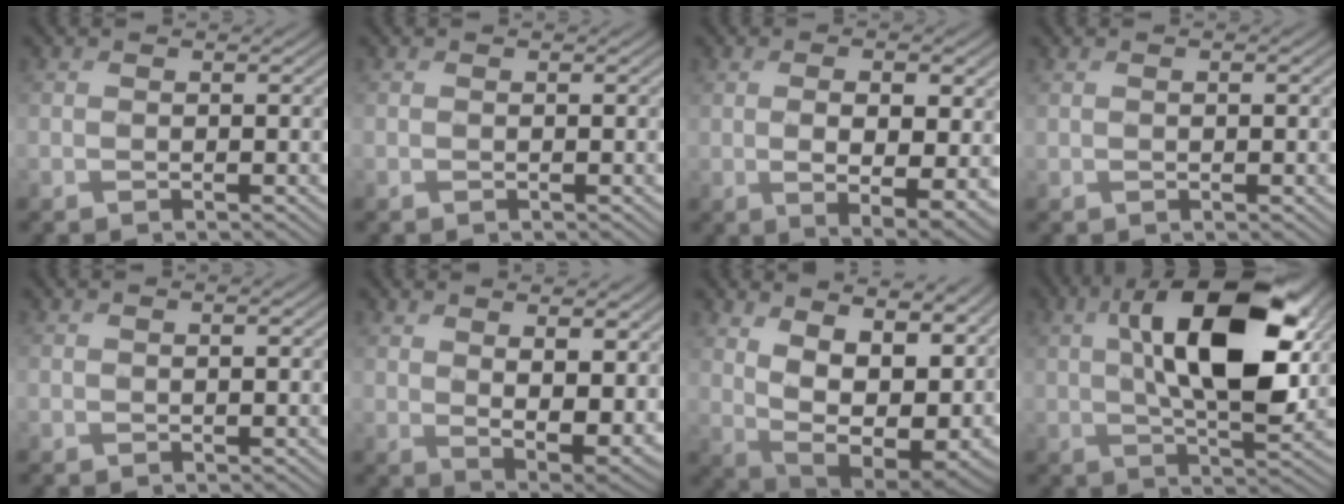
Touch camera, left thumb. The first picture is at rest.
{"total": 0.0}
{"total": 8.2, "force": [0.5, 3.5, 7.3], "torque": [-0.122, -0.015, 0.017]}
{"total": 1.0, "force": [0.3, 0.2, 0.9], "torque": [-0.017, 0.002, 0.005]}
{"total": 0.8, "force": [0.4, 0.2, 0.7], "torque": [-0.012, 0.003, 0.008]}
{"total": 8.8, "force": [3.2, 4.2, 7.1], "torque": [-0.138, -0.025, 0.074]}
{"total": 17.1, "force": [5.7, 8.8, 13.5], "torque": [-0.224, -0.006, 0.128]}
{"total": 14.3, "force": [3.5, 6.4, 12.3], "torque": [-0.217, 0.001, 0.057]}